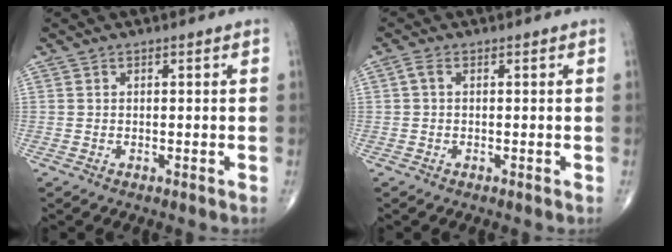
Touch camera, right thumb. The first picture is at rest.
{"total": 1.4, "force": [0.2, 0.7, 1.2], "torque": [-0.027, 0.008, 0.002]}